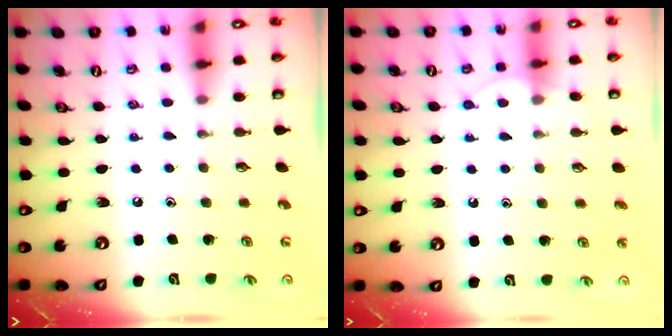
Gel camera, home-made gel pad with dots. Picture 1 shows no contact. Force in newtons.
{"total": 4.5, "press": 4.4, "slide": 0.4}